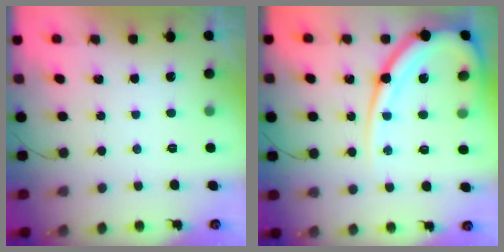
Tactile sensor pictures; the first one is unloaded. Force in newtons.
{"total": 18.1, "press": 18.1, "slide": 1.6}